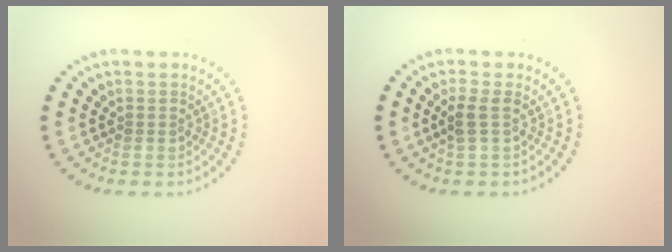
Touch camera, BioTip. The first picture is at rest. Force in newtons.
{"total": 1.5, "press": 1.4, "slide": 0.6}